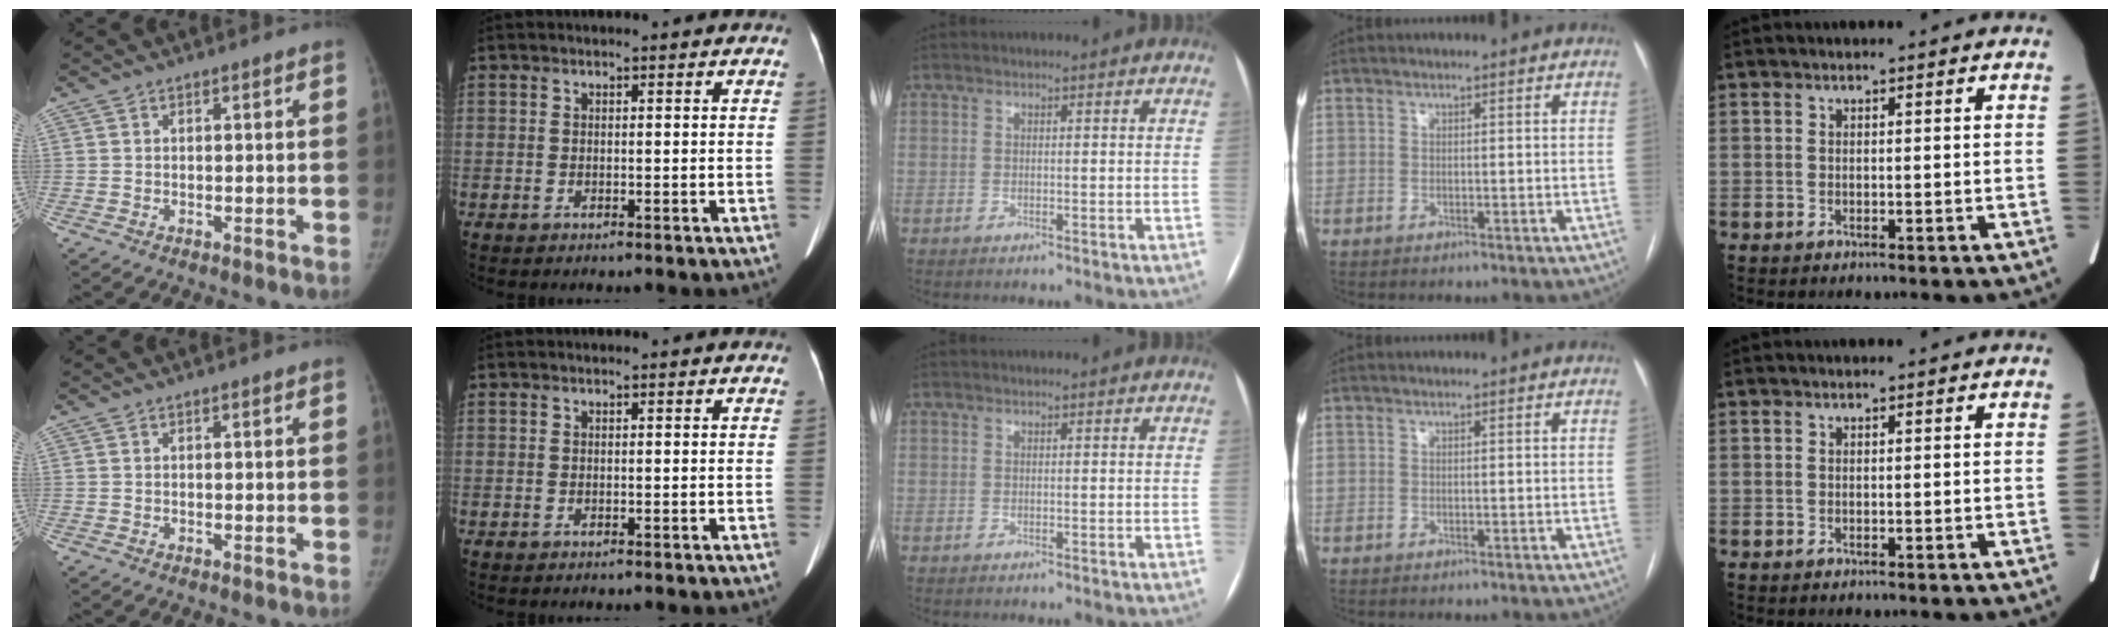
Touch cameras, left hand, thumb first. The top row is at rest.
{}